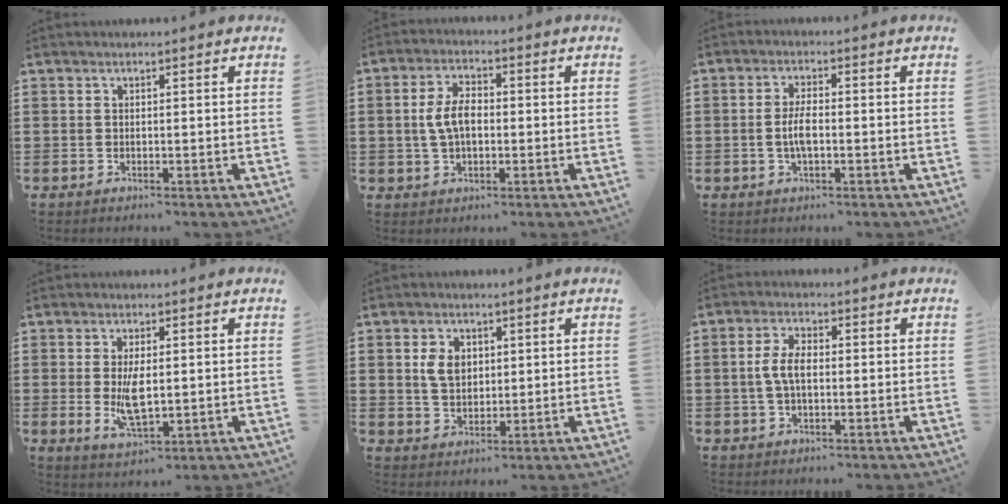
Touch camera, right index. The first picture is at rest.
{"total": 5.5, "force": [0.0, 2.6, 4.8], "torque": [-0.110, 0.004, -0.006]}
{"total": 4.2, "force": [-0.6, 1.4, 3.9], "torque": [-0.088, -0.003, -0.017]}
{"total": 5.9, "force": [-0.1, 2.4, 5.4], "torque": [-0.107, -0.008, -0.006]}
{"total": 4.3, "force": [1.2, 2.7, 3.1], "torque": [-0.073, 0.009, 0.020]}
{"total": 4.4, "force": [-0.1, 1.7, 4.1], "torque": [-0.094, -0.001, -0.008]}